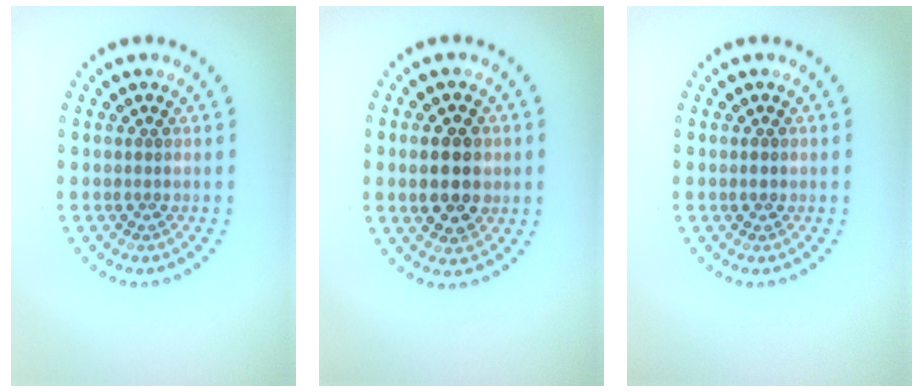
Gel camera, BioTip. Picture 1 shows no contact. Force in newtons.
{"total": 4.5, "press": 4.5, "slide": 0.3}
{"total": 0.9, "press": 0.9, "slide": 0.2}